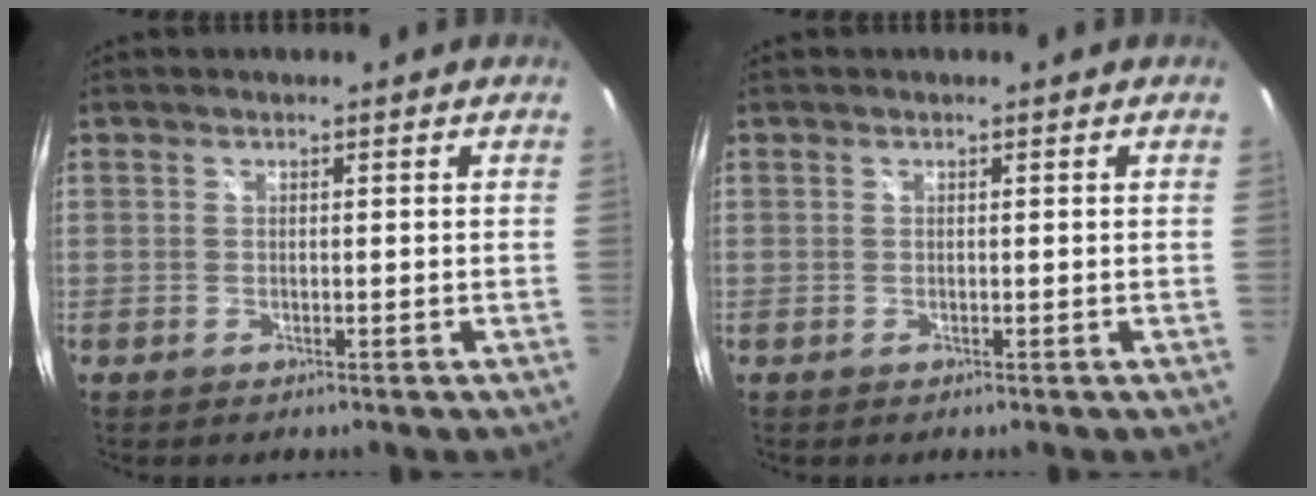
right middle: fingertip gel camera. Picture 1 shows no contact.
{"total": 0.0}